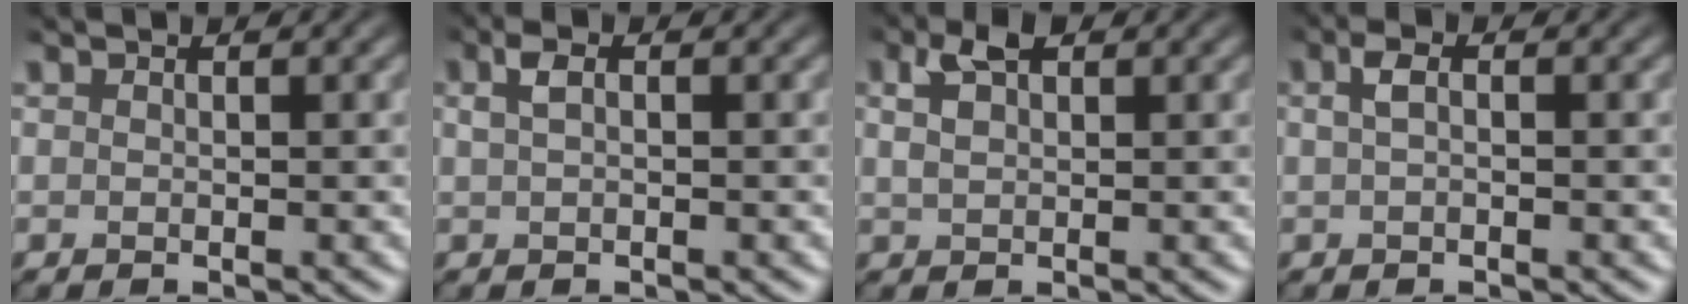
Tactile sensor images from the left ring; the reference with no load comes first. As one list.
[{"total": 1.6, "force": [0.5, 0.7, 1.3], "torque": [-0.029, 0.007, 0.007]}, {"total": 2.8, "force": [1.3, 1.5, 1.9], "torque": [-0.038, 0.005, 0.024]}, {"total": 1.4, "force": [0.2, 0.6, 1.3], "torque": [-0.029, 0.005, 0.001]}]